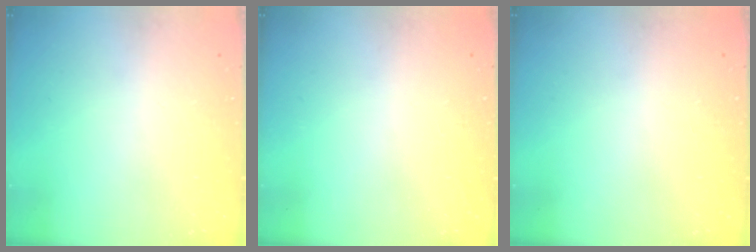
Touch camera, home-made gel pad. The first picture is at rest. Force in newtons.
{"total": 0.0}
{"total": 0.0}